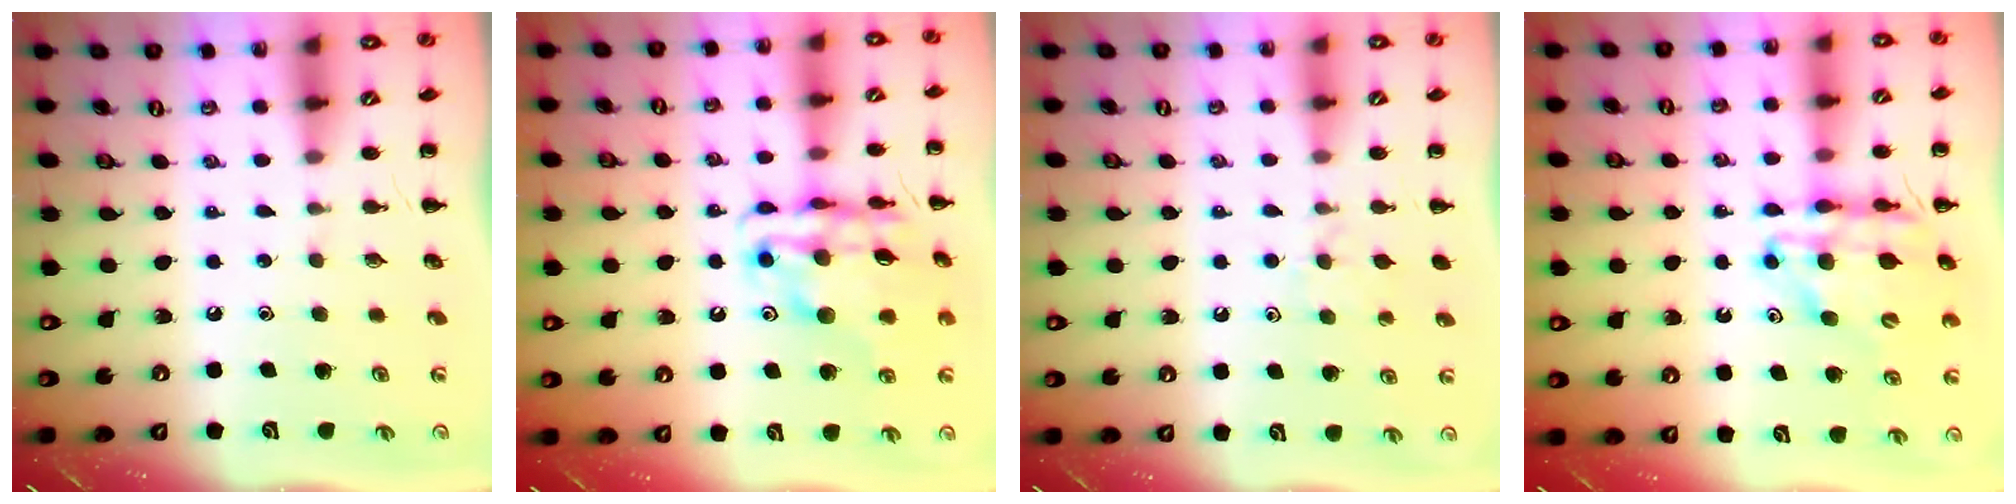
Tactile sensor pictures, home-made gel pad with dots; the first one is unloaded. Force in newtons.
{"total": 17.3, "press": 17.1, "slide": 2.7}
{"total": 5.4, "press": 5.1, "slide": 1.8}
{"total": 12.5, "press": 12.0, "slide": 3.6}